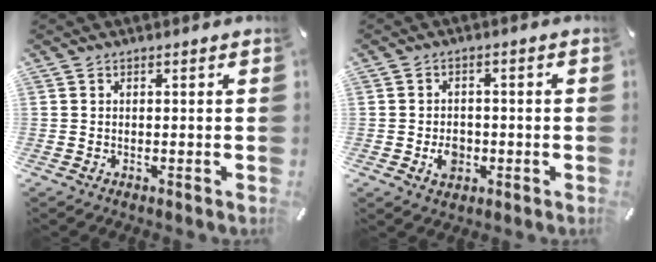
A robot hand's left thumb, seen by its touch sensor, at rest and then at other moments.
{"total": 5.1, "force": [-1.5, 4.2, 2.6], "torque": [-0.042, 0.003, -0.025]}